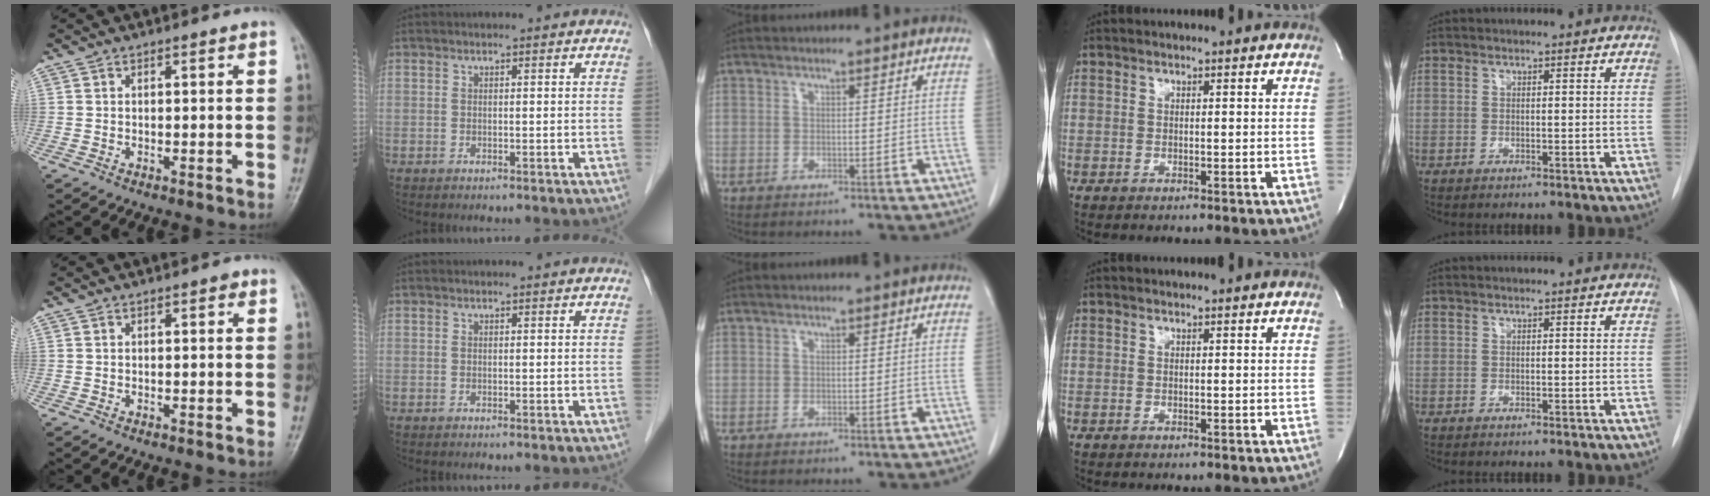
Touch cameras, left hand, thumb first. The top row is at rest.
{"thumb": {"total": 0.6, "force": [0.2, 0.4, 0.5], "torque": [-0.001, 0.002, -0.002]}}